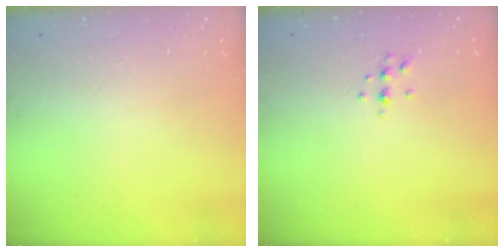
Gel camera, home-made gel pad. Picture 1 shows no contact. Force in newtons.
{"total": 3.8, "press": 3.6, "slide": 1.1}